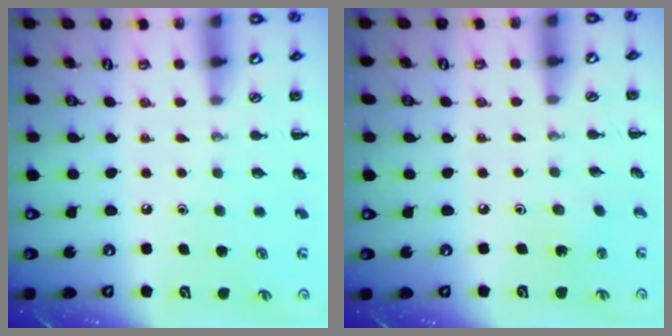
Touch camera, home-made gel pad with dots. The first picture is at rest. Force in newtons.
{"total": 1.1, "press": 1.0, "slide": 0.5}